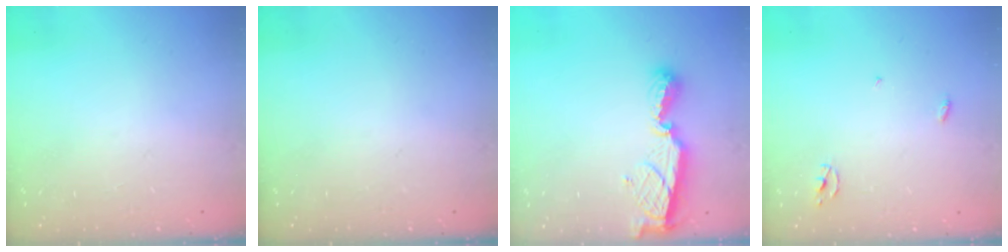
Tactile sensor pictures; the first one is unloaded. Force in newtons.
{"total": 0.0}
{"total": 8.9, "press": 8.9, "slide": 0.1}
{"total": 2.3, "press": 2.3, "slide": 0.2}